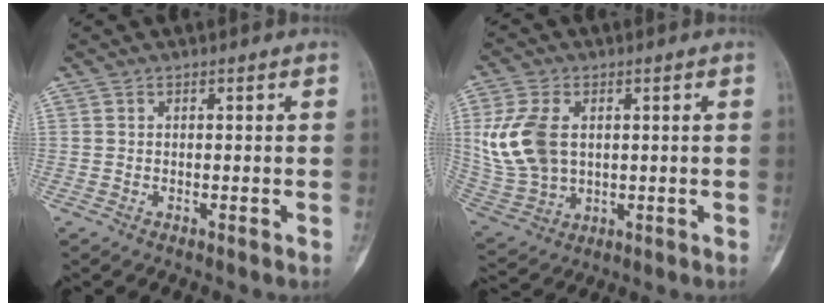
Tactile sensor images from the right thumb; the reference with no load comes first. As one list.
[{"total": 12.7, "force": [2.1, 8.5, 9.2], "torque": [-0.191, -0.002, 0.051]}]